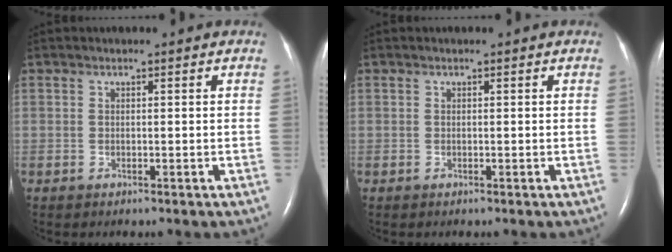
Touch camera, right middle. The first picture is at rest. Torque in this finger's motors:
{"motor_torque": [-0.01, 0.01, 0.00, 0.00]}